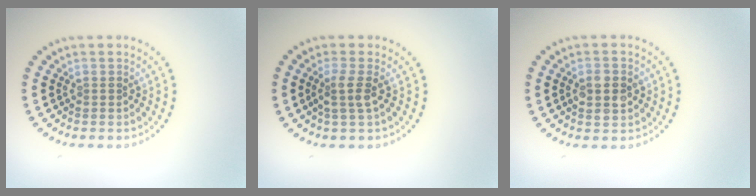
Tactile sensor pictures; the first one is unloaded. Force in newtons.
{"total": 2.0, "press": 1.5, "slide": 1.3}
{"total": 2.8, "press": 2.8, "slide": 0.1}